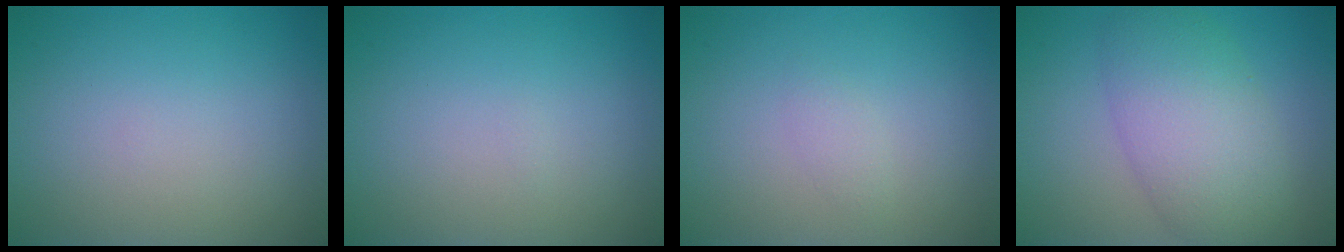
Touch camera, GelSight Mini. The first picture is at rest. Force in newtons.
{"total": 0.0}
{"total": 0.9, "press": 0.9, "slide": 0.0}
{"total": 6.9, "press": 6.9, "slide": 0.1}